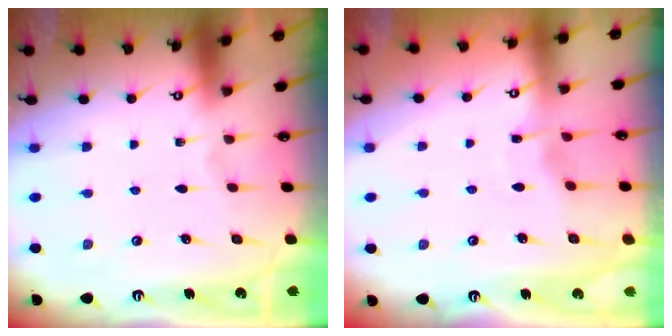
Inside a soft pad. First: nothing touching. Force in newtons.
{"total": 3.0, "press": 3.0, "slide": 0.3}